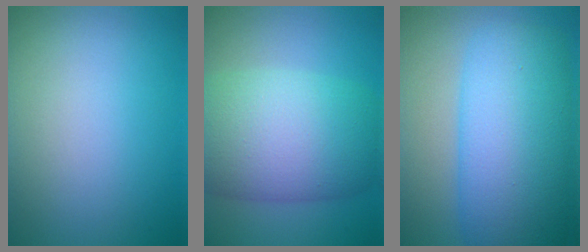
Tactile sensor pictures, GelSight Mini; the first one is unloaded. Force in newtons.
{"total": 11.0, "press": 11.0, "slide": 0.5}
{"total": 11.7, "press": 11.7, "slide": 0.2}